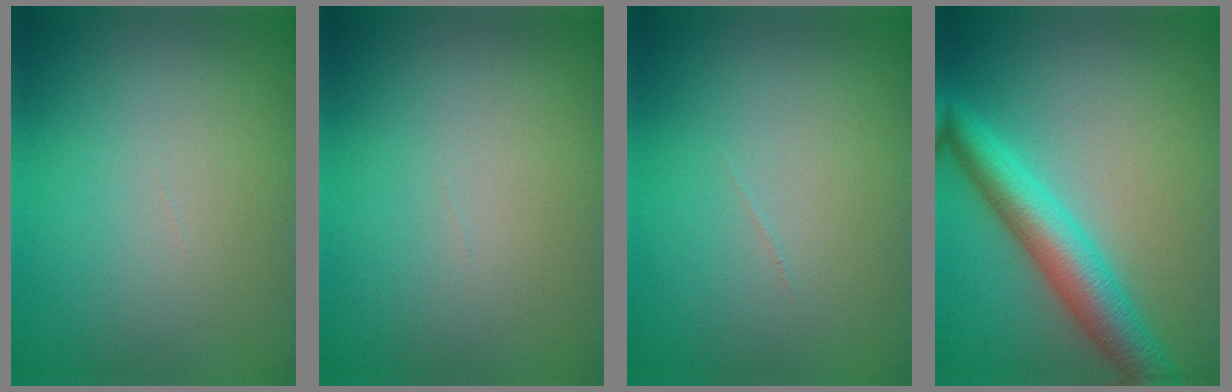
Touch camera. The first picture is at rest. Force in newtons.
{"total": 0.0}
{"total": 0.0}
{"total": 5.7, "press": 5.7, "slide": 0.0}